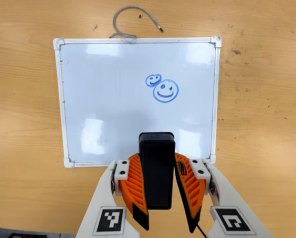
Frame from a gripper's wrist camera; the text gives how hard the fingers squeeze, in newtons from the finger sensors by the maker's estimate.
{"total": 9.0, "left": 7.5, "right": 10.5}